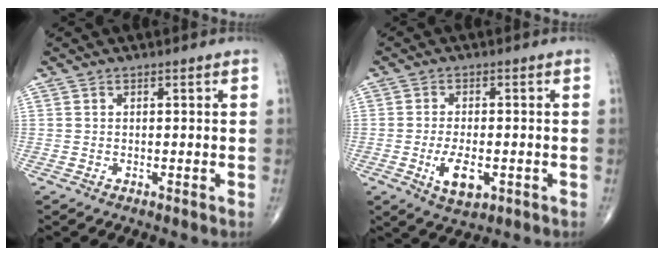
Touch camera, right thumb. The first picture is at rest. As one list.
[{"total": 6.4, "force": [-1.9, 3.1, 5.3], "torque": [-0.089, -0.004, -0.026]}]